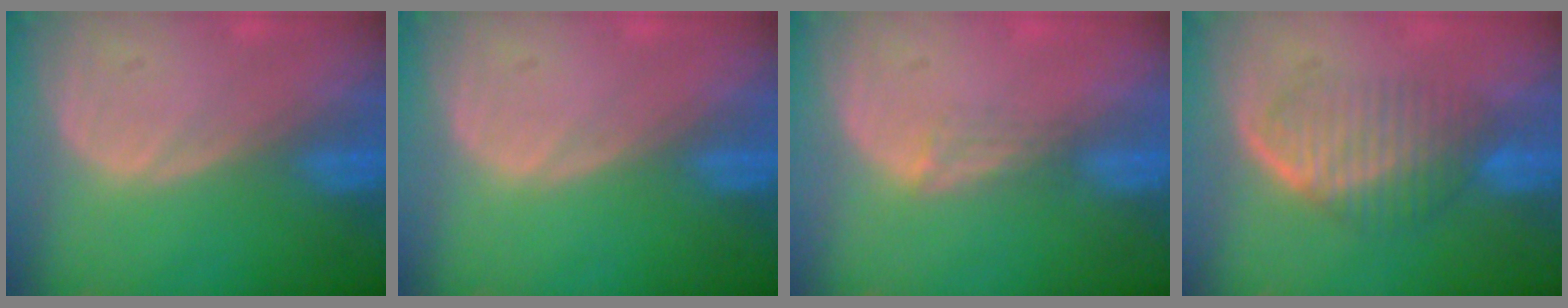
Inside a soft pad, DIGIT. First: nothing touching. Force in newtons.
{"total": 0.0}
{"total": 1.8, "press": 1.3, "slide": 1.2}
{"total": 5.9, "press": 5.8, "slide": 1.4}